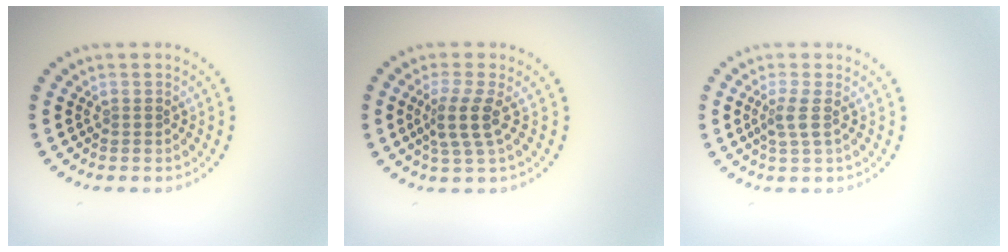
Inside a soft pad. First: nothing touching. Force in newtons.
{"total": 2.8, "press": 2.2, "slide": 1.8}
{"total": 1.8, "press": 1.4, "slide": 1.1}